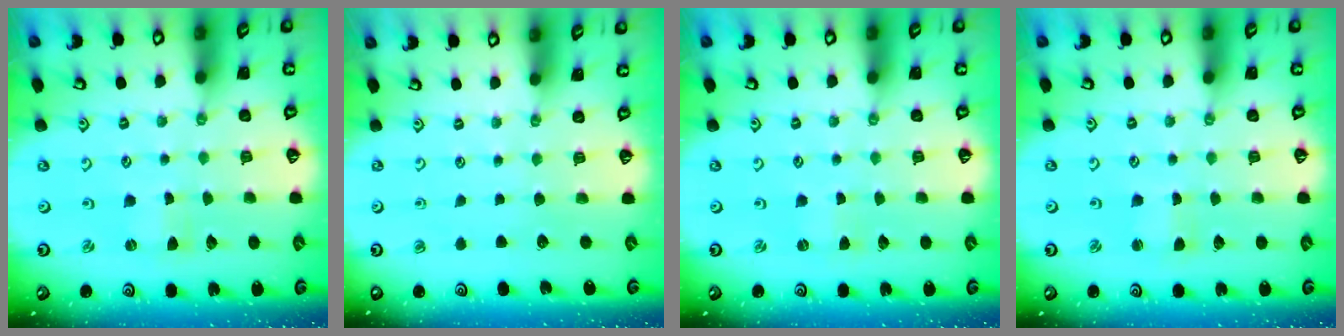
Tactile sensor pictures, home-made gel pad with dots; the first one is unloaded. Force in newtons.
{"total": 0.0}
{"total": 0.7, "press": 0.7, "slide": 0.3}
{"total": 1.6, "press": 1.6, "slide": 0.2}